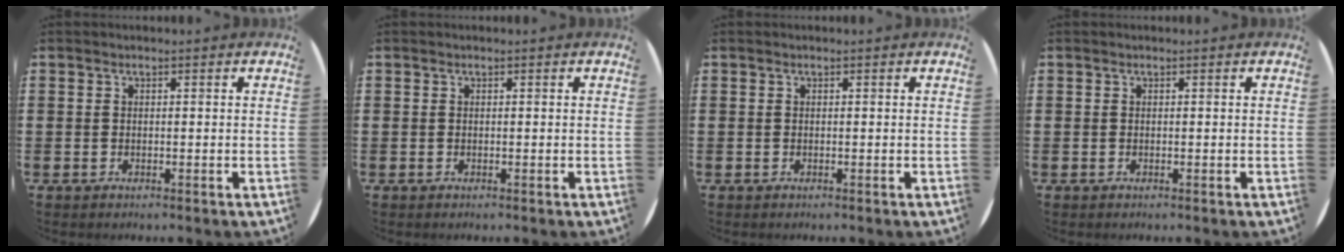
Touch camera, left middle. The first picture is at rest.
{"total": 0.0}
{"total": 0.0}
{"total": 0.0}